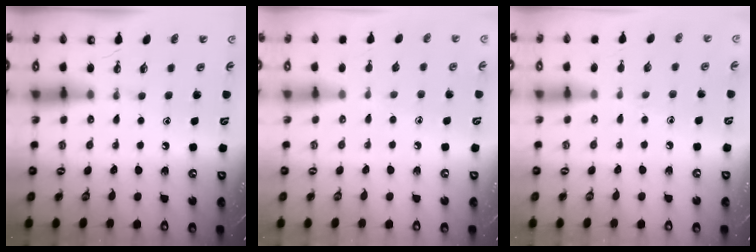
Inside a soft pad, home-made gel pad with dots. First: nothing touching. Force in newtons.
{"total": 5.7, "press": 5.7, "slide": 0.5}
{"total": 3.8, "press": 3.8, "slide": 0.4}